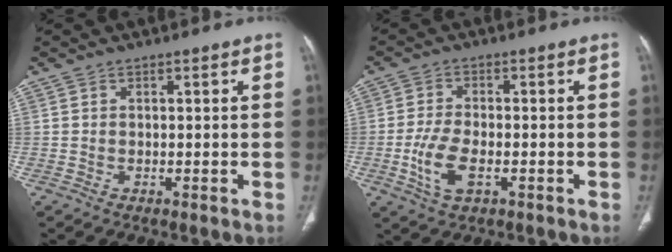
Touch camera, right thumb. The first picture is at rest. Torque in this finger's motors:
{"motor_torque": [0.00, 0.21, 0.33, 0.64, 0.28]}